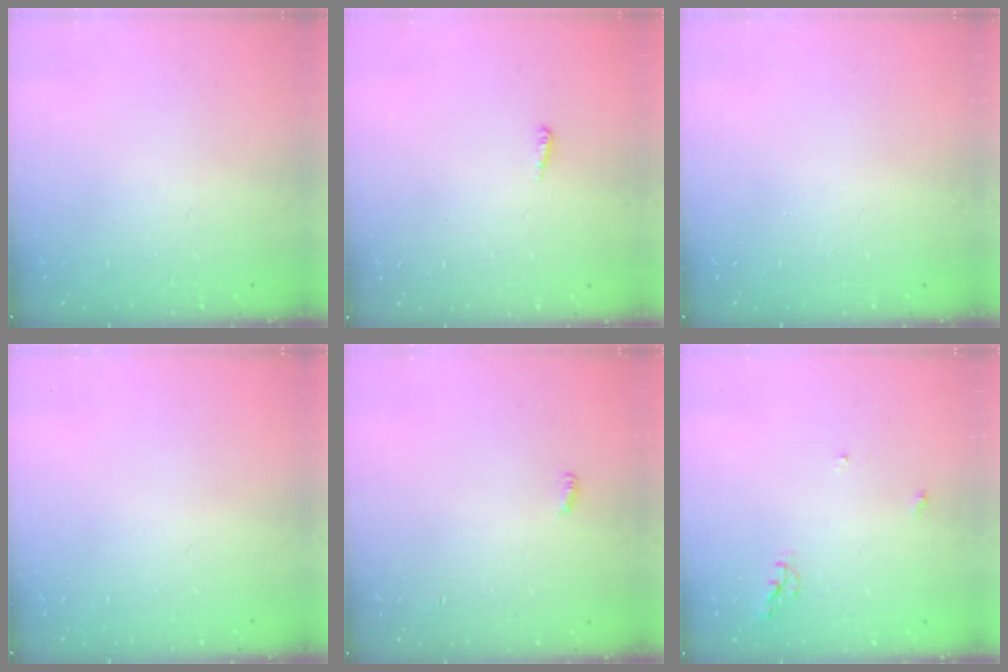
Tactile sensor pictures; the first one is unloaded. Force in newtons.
{"total": 3.6, "press": 3.5, "slide": 0.6}
{"total": 0.0}
{"total": 0.0}
{"total": 6.9, "press": 2.6, "slide": 6.4}
{"total": 5.6, "press": 5.6, "slide": 0.7}